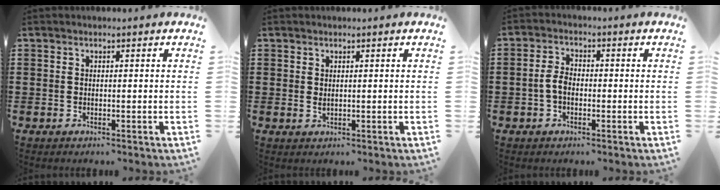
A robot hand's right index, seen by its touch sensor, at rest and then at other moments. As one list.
[{"total": 0.7, "force": [0.3, 0.4, 0.5], "torque": [-0.012, 0.003, 0.006]}, {"total": 3.5, "force": [-0.9, 2.0, 2.7], "torque": [-0.073, -0.003, -0.024]}]